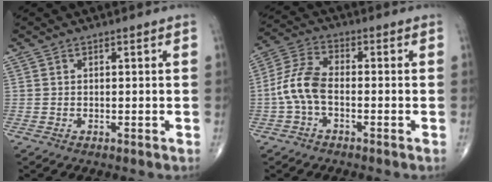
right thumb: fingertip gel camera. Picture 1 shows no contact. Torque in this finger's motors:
{"motor_torque": [0.99, 1.29, 1.08, -0.37, 0.09]}